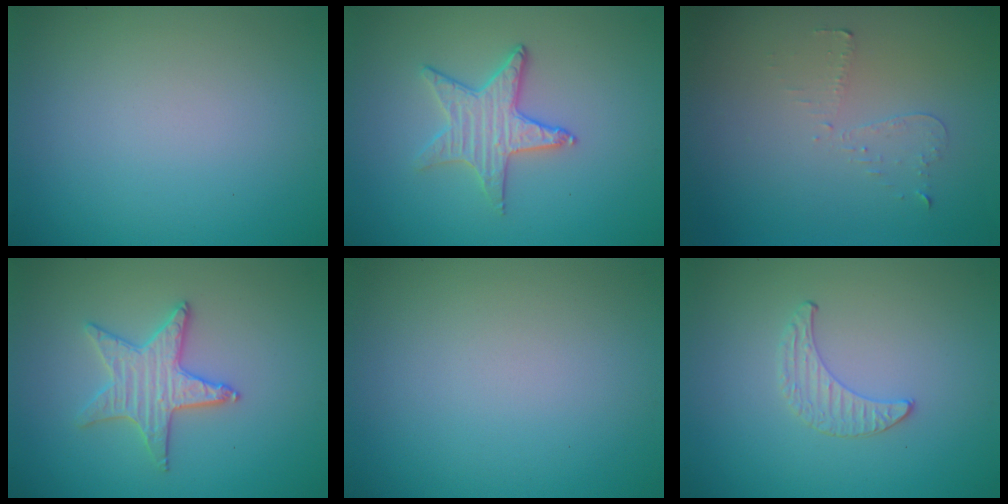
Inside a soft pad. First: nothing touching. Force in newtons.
{"total": 3.0, "press": 2.9, "slide": 0.7}
{"total": 0.9, "press": 0.8, "slide": 0.4}
{"total": 3.2, "press": 3.1, "slide": 0.3}
{"total": 0.0}
{"total": 0.8, "press": 0.8, "slide": 0.2}